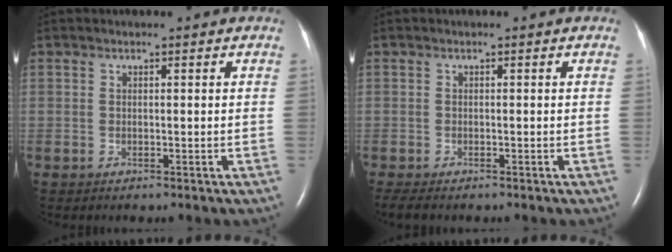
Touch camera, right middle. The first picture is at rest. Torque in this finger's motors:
{"motor_torque": [-0.11, -0.04, 0.07, 0.03]}